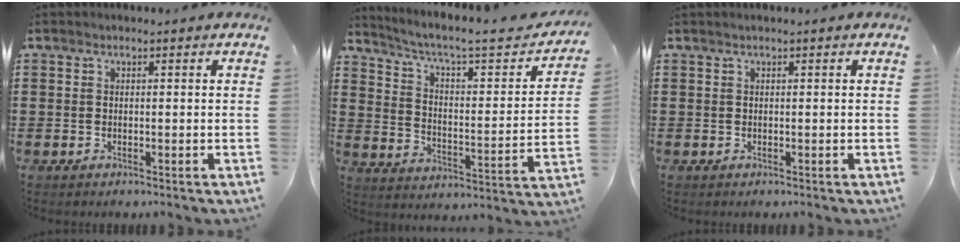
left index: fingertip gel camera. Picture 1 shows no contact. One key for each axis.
{"total": 5.4, "fx": 3.9, "fy": 1.0, "fz": 3.7, "tx": -0.090, "ty": -0.028, "tz": 0.056}
{"total": 0.5, "fx": 0.3, "fy": -0.1, "fz": 0.4, "tx": -0.005, "ty": -0.003, "tz": 0.006}